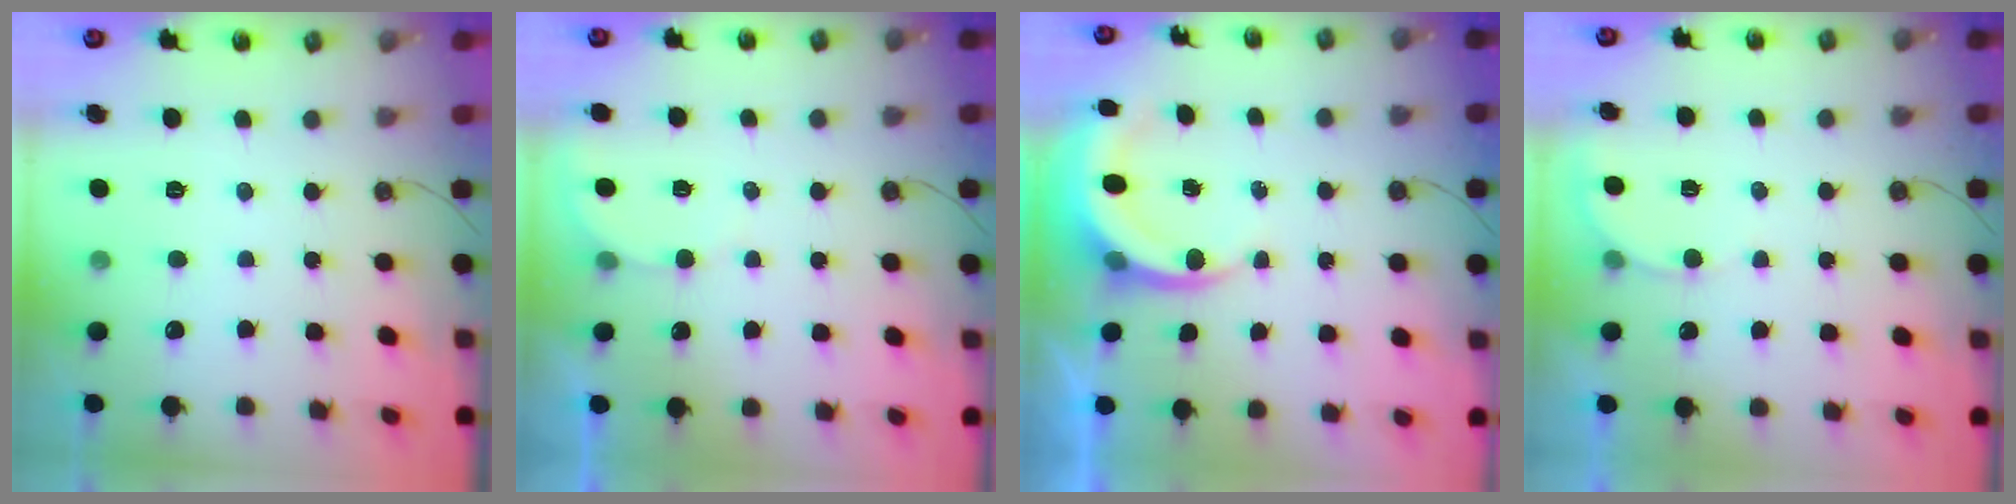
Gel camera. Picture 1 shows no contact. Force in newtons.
{"total": 2.2, "press": 2.2, "slide": 0.2}
{"total": 5.1, "press": 5.1, "slide": 0.5}
{"total": 3.7, "press": 3.6, "slide": 0.2}